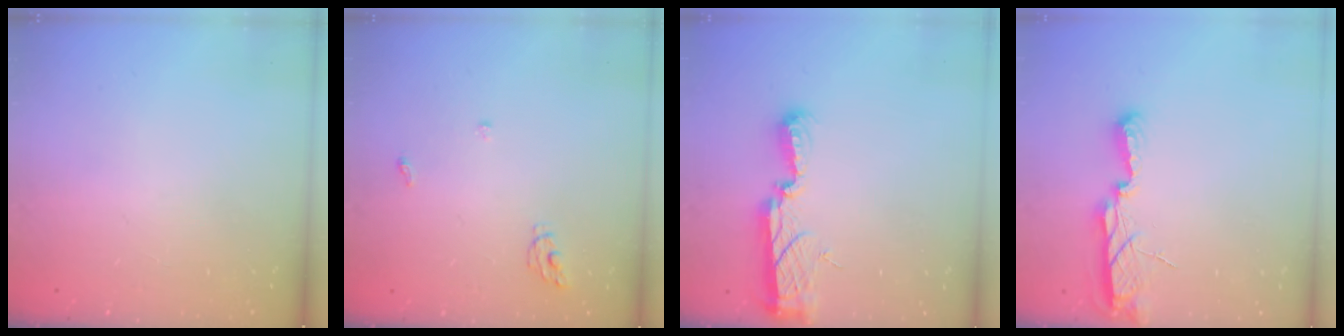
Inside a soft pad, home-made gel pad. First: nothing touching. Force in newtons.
{"total": 4.6, "press": 4.6, "slide": 0.5}
{"total": 9.0, "press": 8.9, "slide": 0.8}
{"total": 7.5, "press": 7.5, "slide": 0.8}